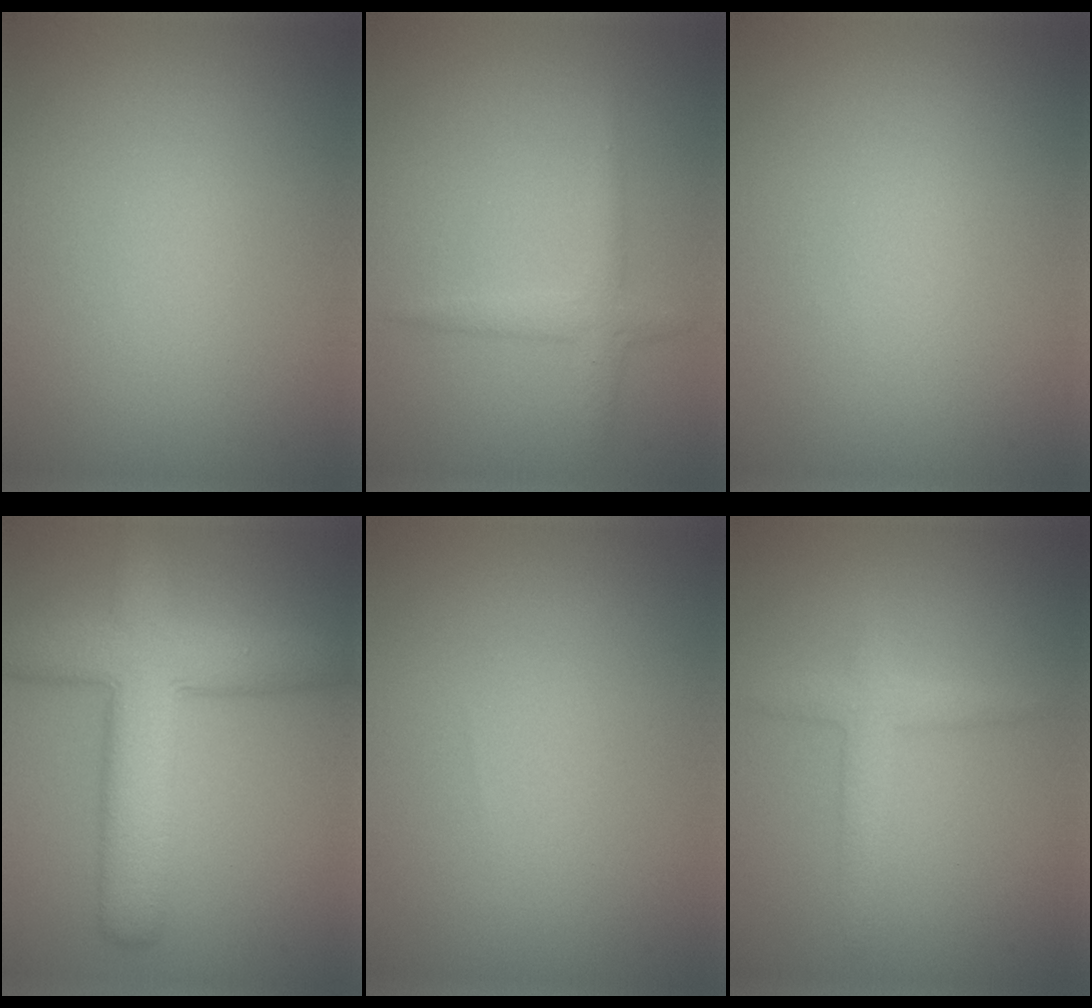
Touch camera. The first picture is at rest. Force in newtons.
{"total": 1.8, "press": 1.7, "slide": 0.1}
{"total": 0.0}
{"total": 8.2, "press": 8.1, "slide": 0.4}
{"total": 0.0}
{"total": 2.2, "press": 2.2, "slide": 0.0}